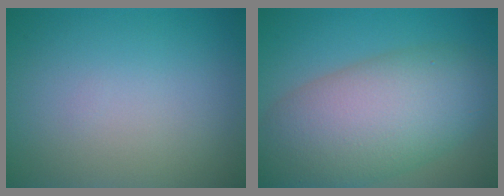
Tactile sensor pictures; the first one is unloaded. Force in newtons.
{"total": 10.7, "press": 10.7, "slide": 0.3}